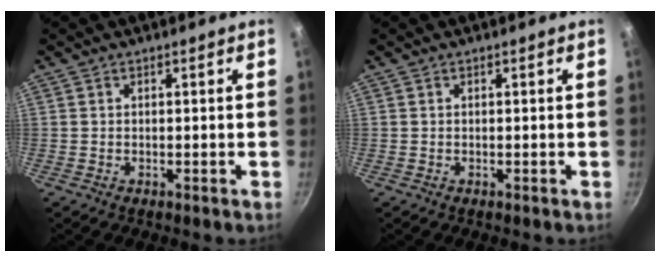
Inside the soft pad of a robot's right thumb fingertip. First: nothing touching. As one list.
[{"total": 0.0}]